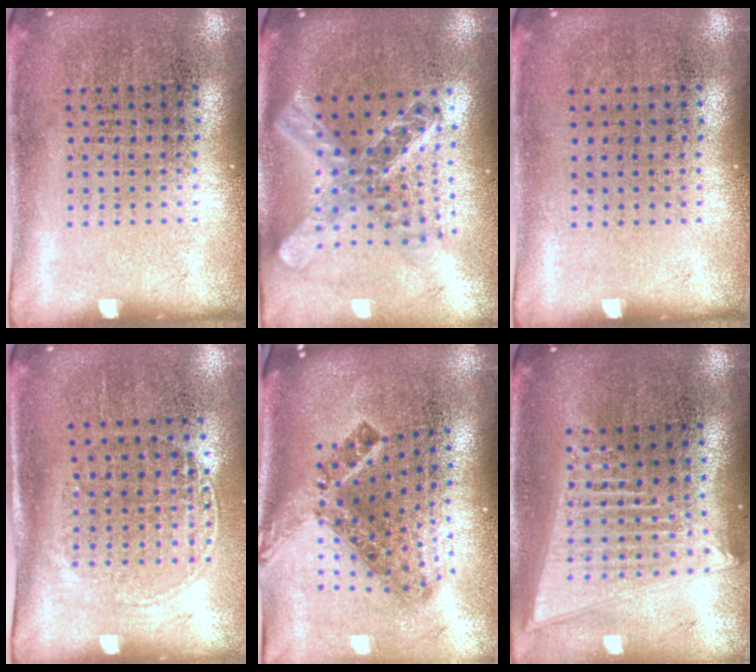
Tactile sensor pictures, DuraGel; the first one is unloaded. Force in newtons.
{"total": 2.5, "press": 1.9, "slide": 1.5}
{"total": 0.0}
{"total": 1.5, "press": 1.2, "slide": 0.8}
{"total": 1.9, "press": 1.3, "slide": 1.4}
{"total": 2.1, "press": 1.8, "slide": 1.1}